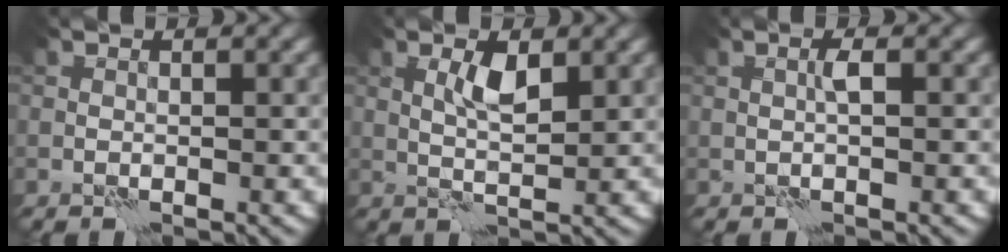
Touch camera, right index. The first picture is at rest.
{"total": 2.3, "force": [1.1, 0.4, 1.9], "torque": [-0.041, -0.001, 0.023]}
{"total": 0.8, "force": [0.2, -0.3, 0.7], "torque": [-0.015, 0.002, 0.006]}